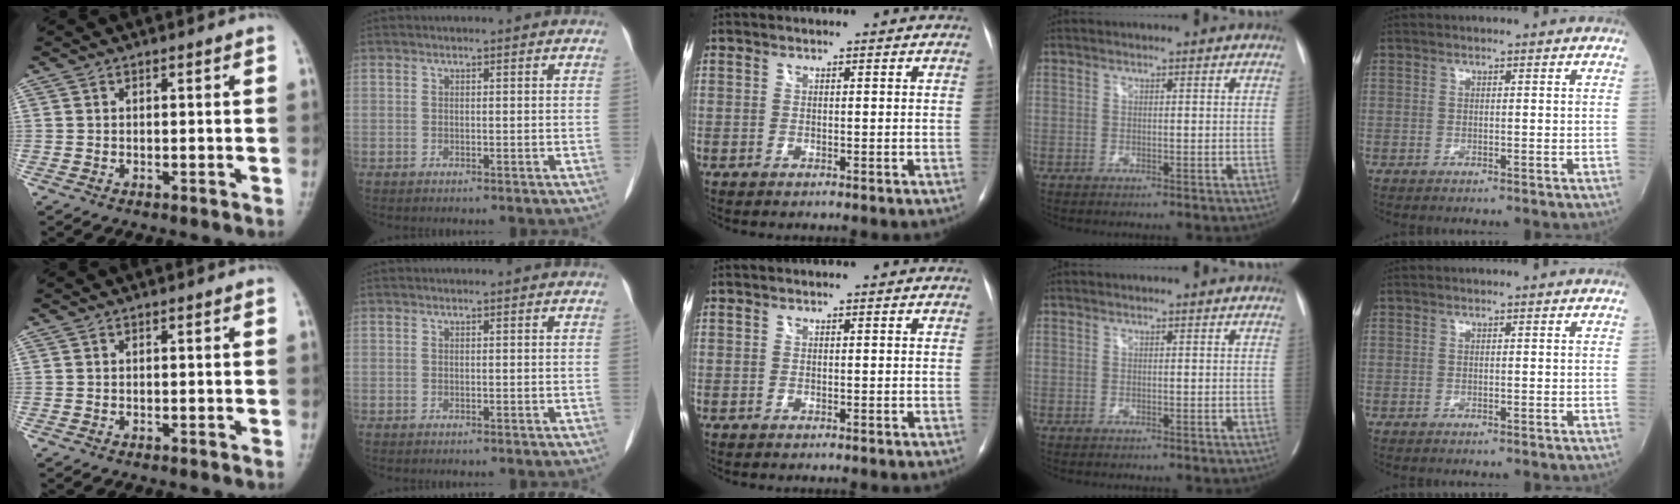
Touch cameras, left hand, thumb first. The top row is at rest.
{}